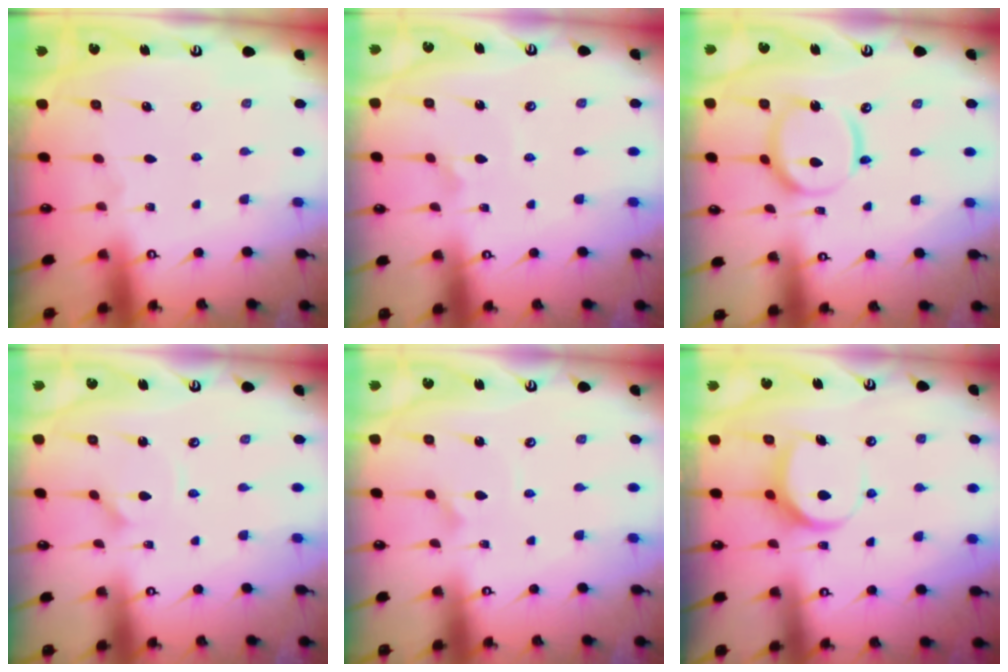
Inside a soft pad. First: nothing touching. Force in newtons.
{"total": 2.3, "press": 2.3, "slide": 0.1}
{"total": 14.4, "press": 14.3, "slide": 1.4}
{"total": 0.9, "press": 0.9, "slide": 0.0}
{"total": 1.6, "press": 1.6, "slide": 0.2}
{"total": 8.2, "press": 8.2, "slide": 0.4}